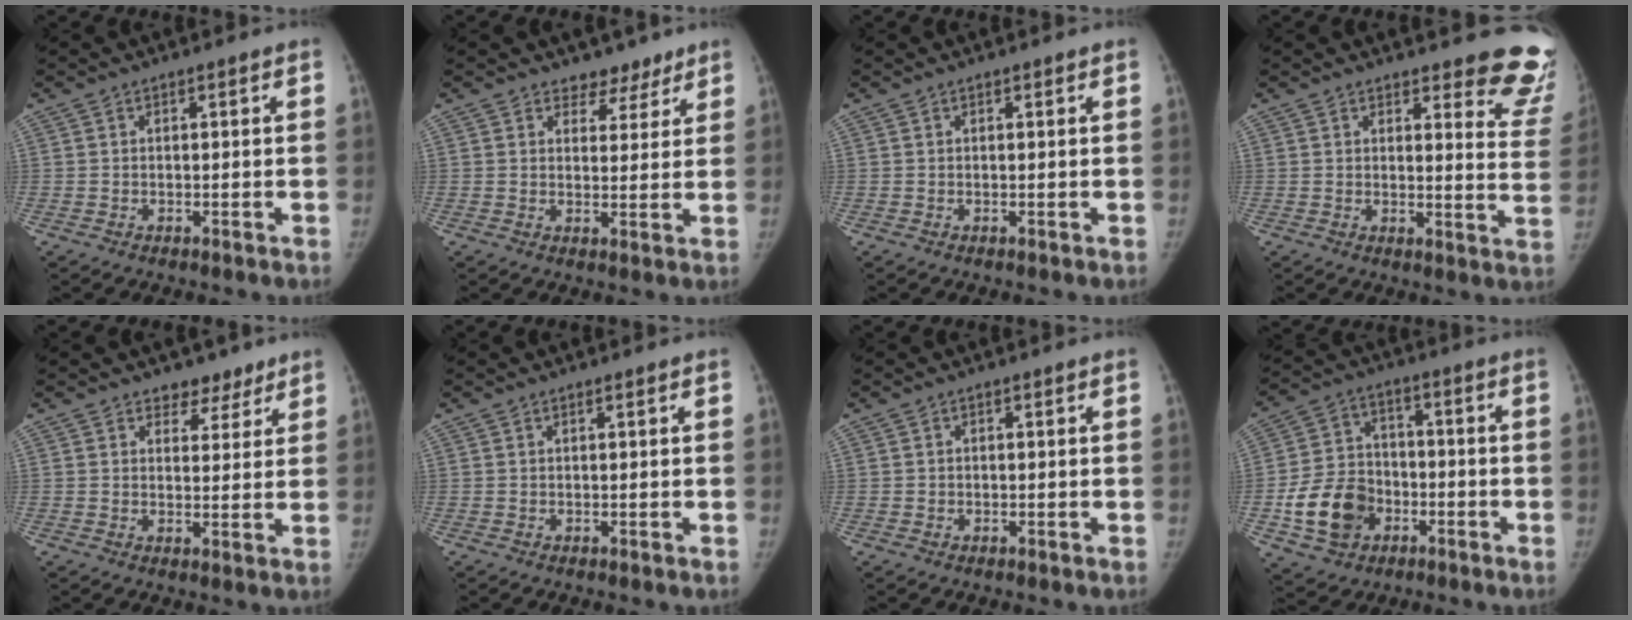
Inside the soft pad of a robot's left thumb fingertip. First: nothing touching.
{"total": 4.6, "force": [3.6, 2.8, 0.5], "torque": [0.029, -0.022, 0.050]}
{"total": 0.0}
{"total": 12.0, "force": [10.7, 3.2, 4.4], "torque": [-0.002, -0.098, 0.094]}
{"total": 4.5, "force": [3.4, 2.9, 0.9], "torque": [0.024, -0.019, 0.050]}
{"total": 0.0}
{"total": 0.6, "force": [-0.2, 0.6, -0.1], "torque": [0.006, 0.004, -0.003]}
{"total": 13.0, "force": [-4.5, 10.3, 6.6], "torque": [-0.094, 0.023, -0.076]}